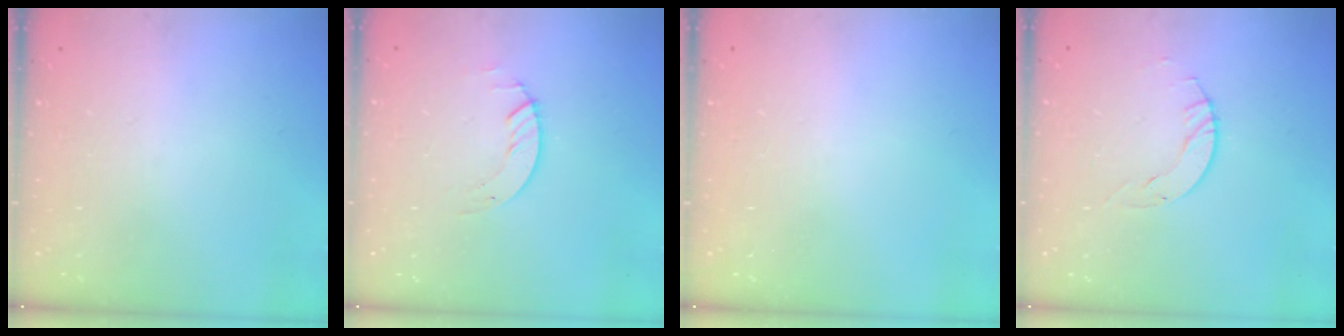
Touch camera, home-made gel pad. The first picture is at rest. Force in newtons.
{"total": 1.3, "press": 1.2, "slide": 0.1}
{"total": 0.0}
{"total": 2.9, "press": 2.9, "slide": 0.4}